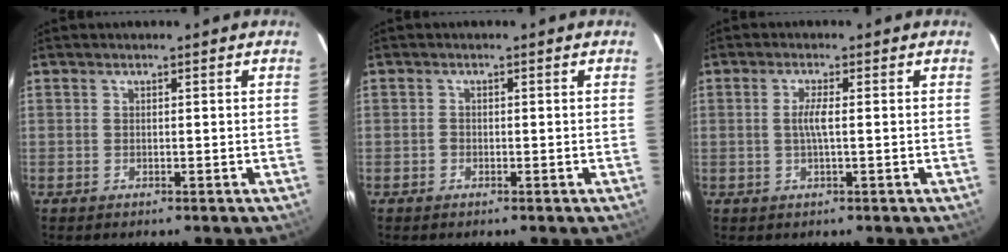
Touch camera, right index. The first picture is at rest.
{"total": 0.7, "force": [-0.5, 0.6, 0.1], "torque": [0.000, 0.002, -0.009]}
{"total": 2.6, "force": [-0.1, 0.0, 2.6], "torque": [-0.053, 0.000, -0.003]}